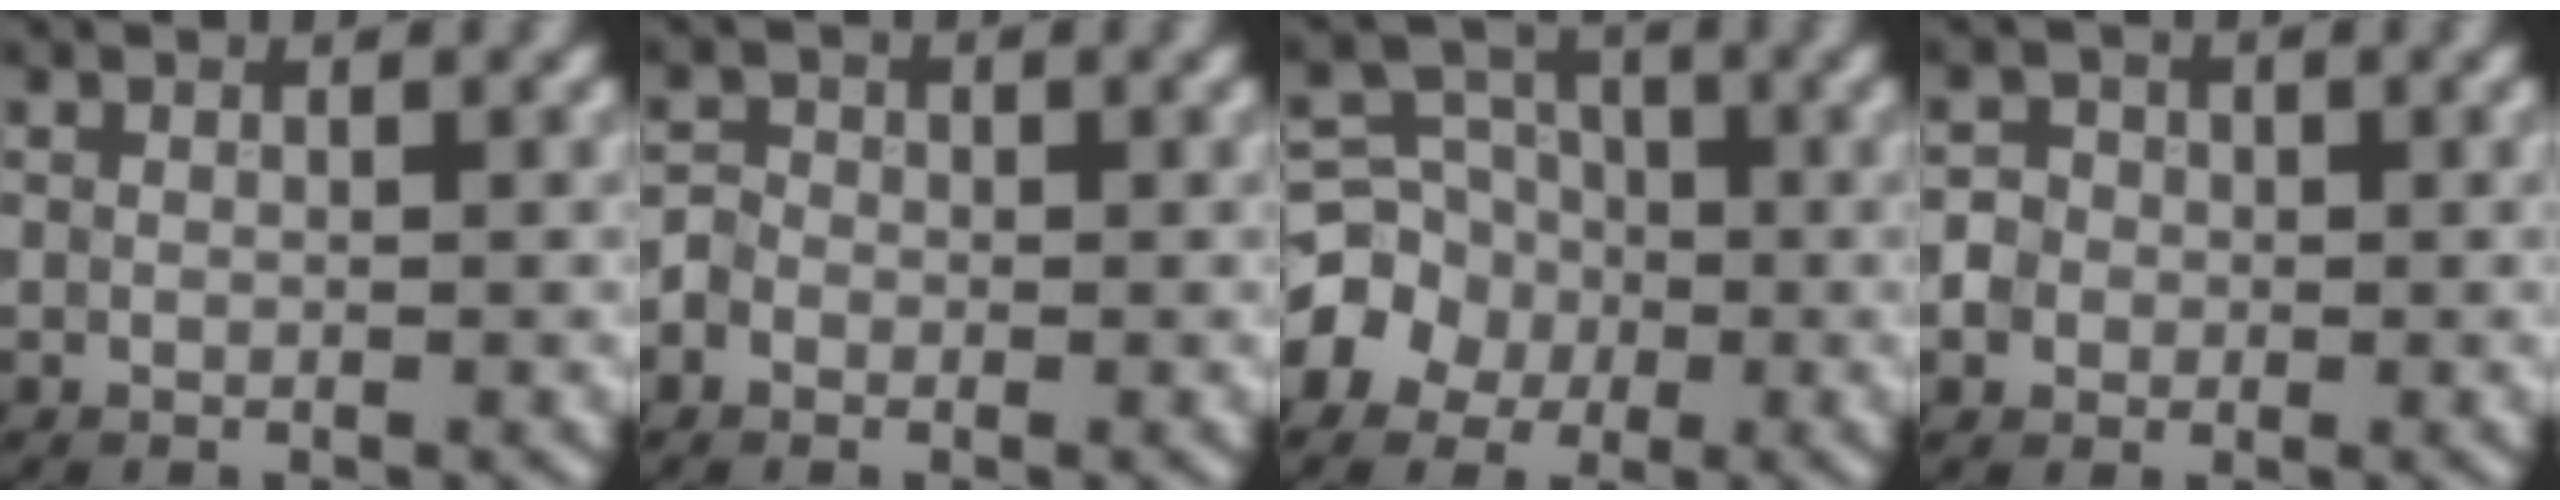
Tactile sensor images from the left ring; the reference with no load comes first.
{"total": 1.6, "force": [-0.6, 1.4, 0.5], "torque": [0.003, 0.006, -0.016]}
{"total": 4.7, "force": [-1.6, 4.2, 1.3], "torque": [-0.004, 0.009, -0.042]}
{"total": 2.6, "force": [-0.3, 2.5, 0.7], "torque": [0.007, 0.014, -0.017]}